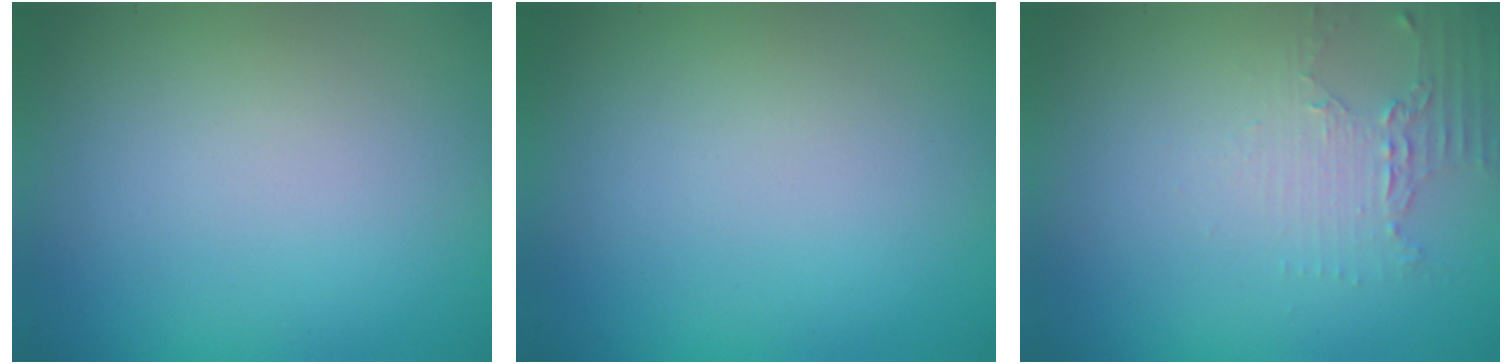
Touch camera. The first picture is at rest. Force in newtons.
{"total": 0.0}
{"total": 2.1, "press": 1.5, "slide": 1.4}